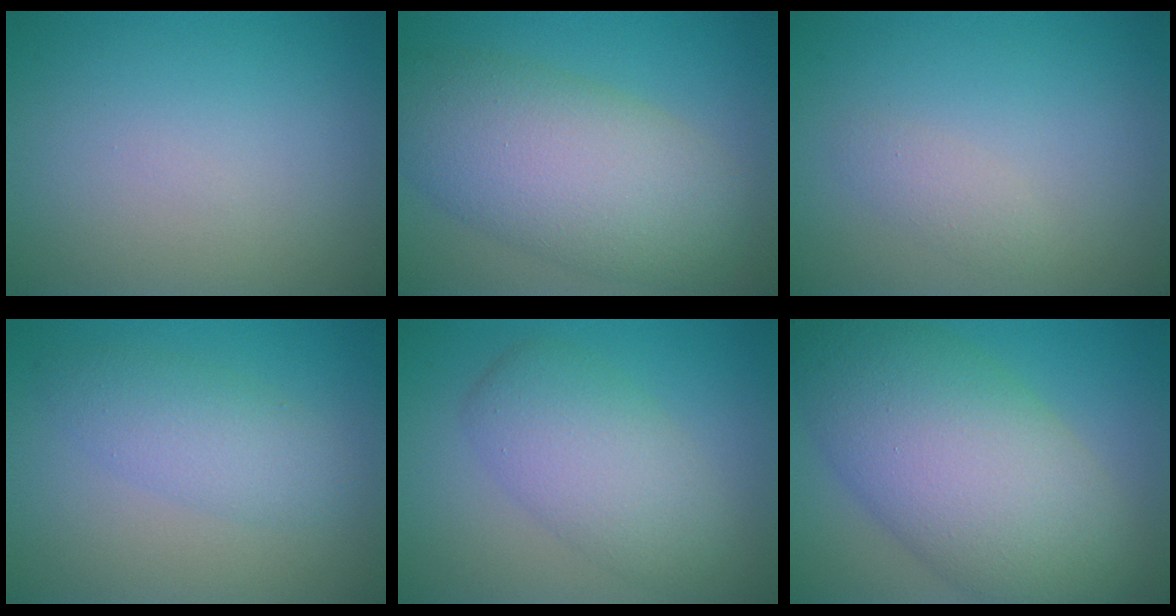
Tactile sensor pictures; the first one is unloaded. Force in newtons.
{"total": 9.3, "press": 9.3, "slide": 0.6}
{"total": 1.3, "press": 1.3, "slide": 0.0}
{"total": 3.2, "press": 3.2, "slide": 0.1}
{"total": 5.3, "press": 5.3, "slide": 0.2}
{"total": 12.5, "press": 12.5, "slide": 0.5}